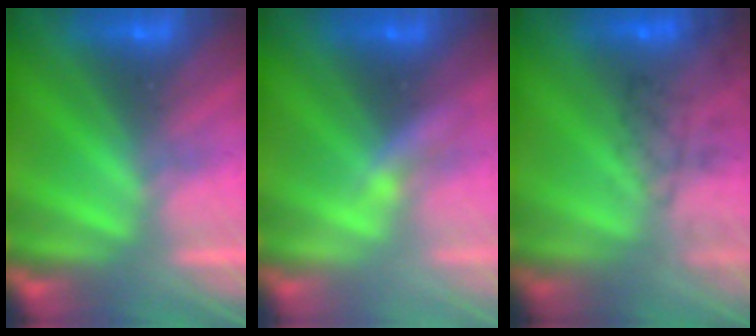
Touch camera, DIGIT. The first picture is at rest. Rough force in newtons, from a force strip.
{"total": 2.2}
{"total": 3.7}